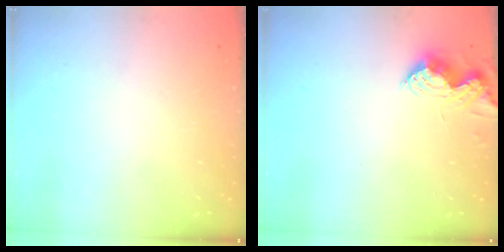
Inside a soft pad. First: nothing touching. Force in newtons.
{"total": 7.6, "press": 7.6, "slide": 0.6}